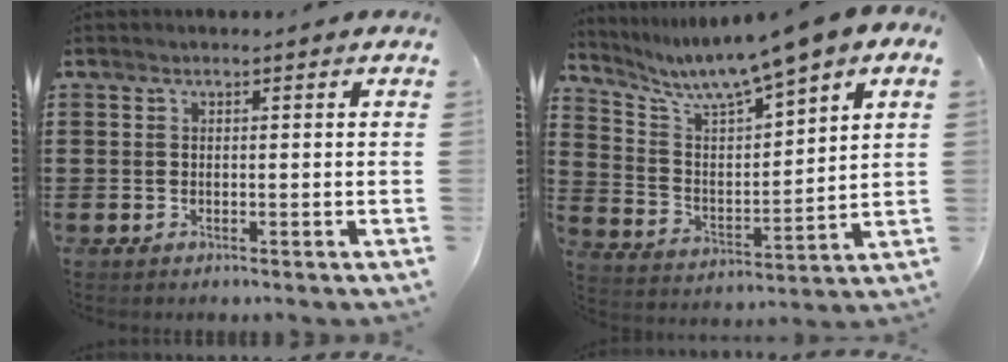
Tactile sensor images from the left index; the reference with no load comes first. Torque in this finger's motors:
{"motor_torque": [1.89, -0.24, 1.05, 0.21]}